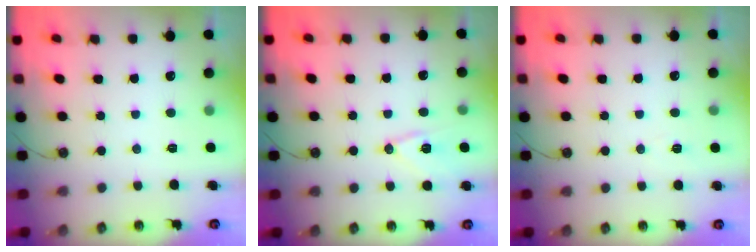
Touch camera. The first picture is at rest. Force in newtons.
{"total": 11.1, "press": 11.0, "slide": 1.7}
{"total": 5.9, "press": 3.8, "slide": 4.5}